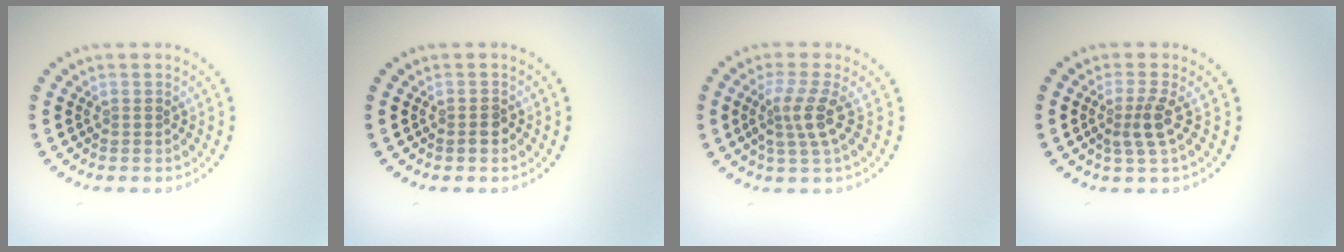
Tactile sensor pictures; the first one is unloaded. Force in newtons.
{"total": 1.3, "press": 1.2, "slide": 0.4}
{"total": 2.9, "press": 2.2, "slide": 1.9}
{"total": 2.5, "press": 1.9, "slide": 1.6}